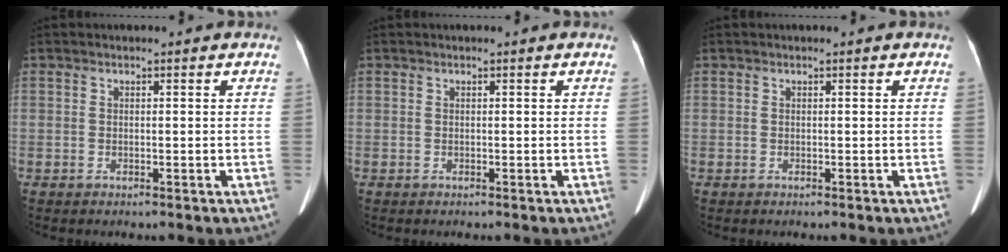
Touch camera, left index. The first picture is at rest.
{"total": 0.0}
{"total": 0.0}